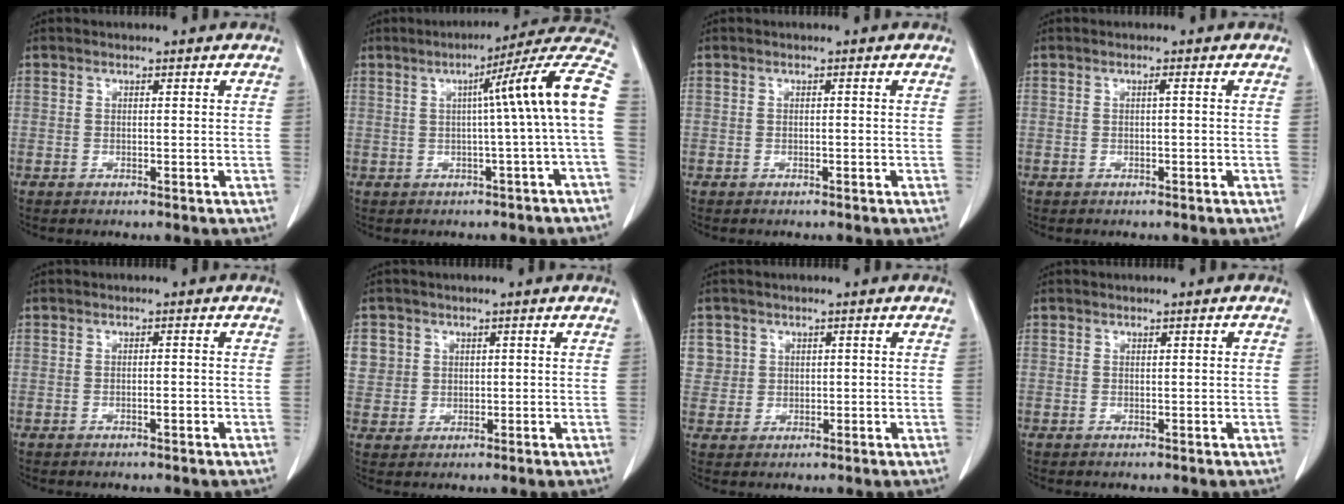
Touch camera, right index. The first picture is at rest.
{"total": 13.5, "force": [0.7, -1.5, 13.4], "torque": [-0.165, 0.030, 0.000]}
{"total": 0.0}
{"total": 0.5, "force": [0.0, -0.1, 0.5], "torque": [-0.007, 0.000, -0.001]}
{"total": 1.1, "force": [-0.5, 0.2, 1.0], "torque": [-0.016, 0.001, -0.009]}
{"total": 5.7, "force": [1.7, 5.4, 0.9], "torque": [-0.016, 0.015, 0.038]}
{"total": 3.5, "force": [1.2, 3.3, -0.1], "torque": [0.022, 0.005, 0.020]}
{"total": 0.7, "force": [0.1, 0.2, 0.7], "torque": [-0.013, 0.006, 0.003]}